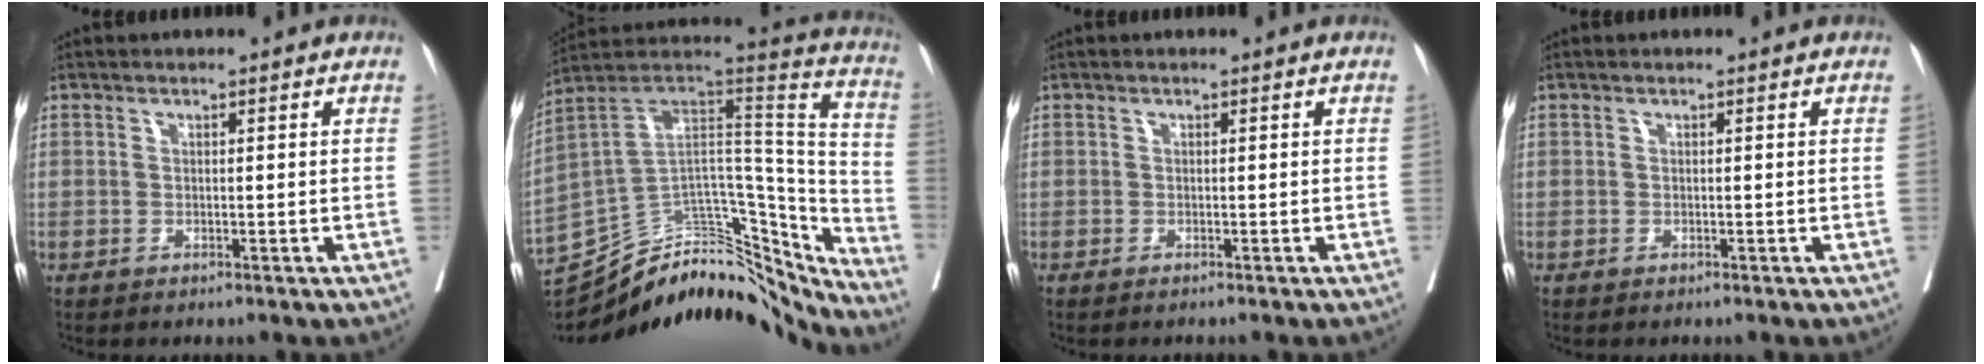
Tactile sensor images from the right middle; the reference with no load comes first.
{"total": 26.5, "force": [-22.0, 9.8, 11.0], "torque": [-0.139, 0.048, -0.307]}
{"total": 1.8, "force": [1.6, -0.8, 0.1], "torque": [0.005, -0.006, 0.034]}
{"total": 0.0}